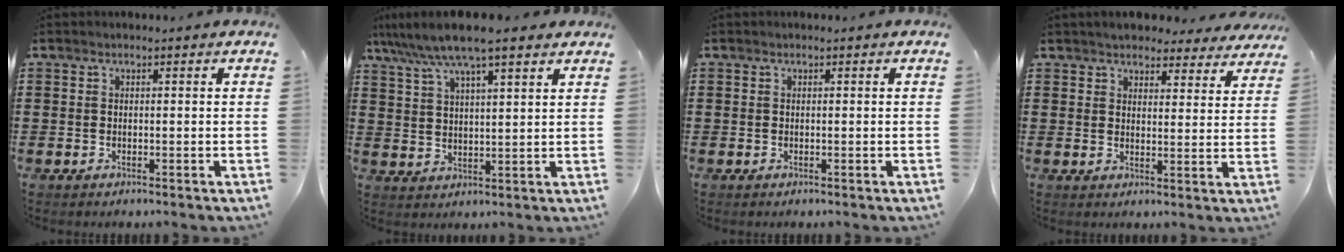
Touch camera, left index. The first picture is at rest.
{"total": 7.9, "force": [6.4, 0.8, 4.7], "torque": [-0.109, -0.016, 0.112]}
{"total": 0.0}
{"total": 4.0, "force": [3.9, 0.7, 0.3], "torque": [-0.021, -0.013, 0.070]}